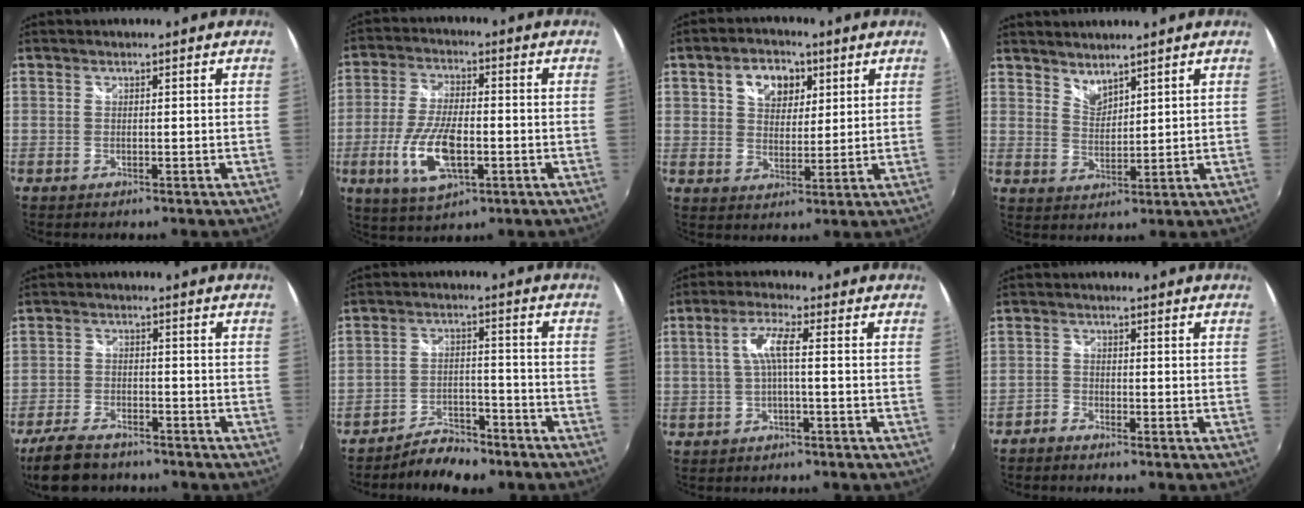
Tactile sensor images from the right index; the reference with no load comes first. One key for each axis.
{"total": 11.7, "fx": -3.3, "fy": 4.8, "fz": 10.2, "tx": -0.211, "ty": -0.007, "tz": -0.058}
{"total": 8.2, "fx": 3.5, "fy": 5.8, "fz": 4.8, "tx": -0.081, "ty": 0.020, "tz": 0.058}
{"total": 3.8, "fx": 3.5, "fy": 1.0, "fz": 1.0, "tx": -0.012, "ty": -0.003, "tz": 0.062}
{"total": 9.8, "fx": -7.9, "fy": 4.1, "fz": 4.2, "tx": -0.116, "ty": -0.010, "tz": -0.138}
{"total": 8.0, "fx": -6.9, "fy": 3.1, "fz": 2.8, "tx": -0.069, "ty": 0.010, "tz": -0.109}
{"total": 4.6, "fx": -0.5, "fy": 0.3, "fz": 4.6, "tx": -0.094, "ty": 0.007, "tz": -0.006}
{"total": 1.9, "fx": -1.8, "fy": 0.5, "fz": 0.0, "tx": -0.005, "ty": -0.001, "tz": -0.042}